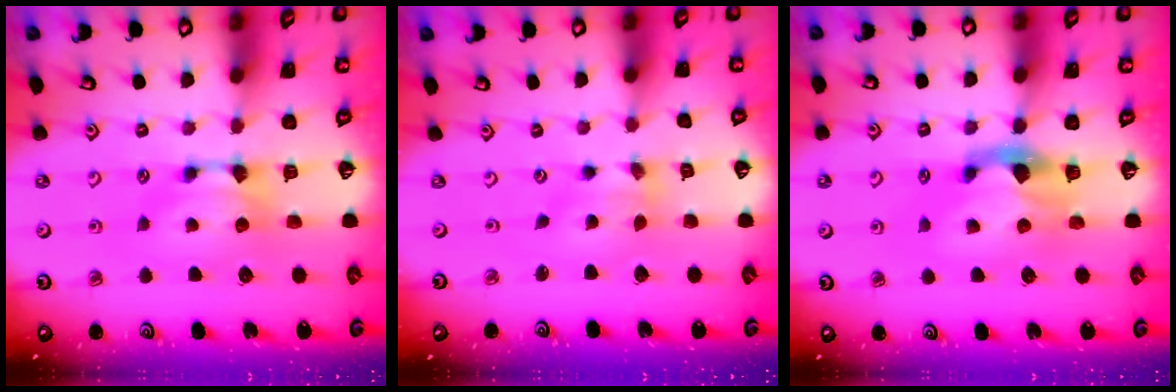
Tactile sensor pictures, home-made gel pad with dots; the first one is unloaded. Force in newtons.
{"total": 2.4, "press": 1.9, "slide": 1.4}
{"total": 2.9, "press": 2.6, "slide": 1.3}